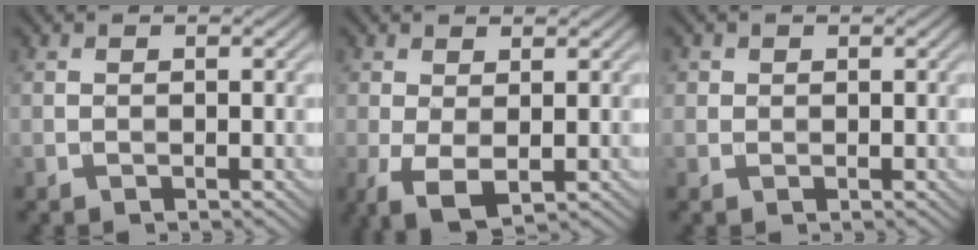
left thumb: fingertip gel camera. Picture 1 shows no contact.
{"total": 4.1, "force": [-0.8, 1.9, 3.5], "torque": [-0.090, -0.003, -0.018]}
{"total": 1.5, "force": [0.7, 1.3, 0.2], "torque": [-0.004, -0.003, 0.009]}